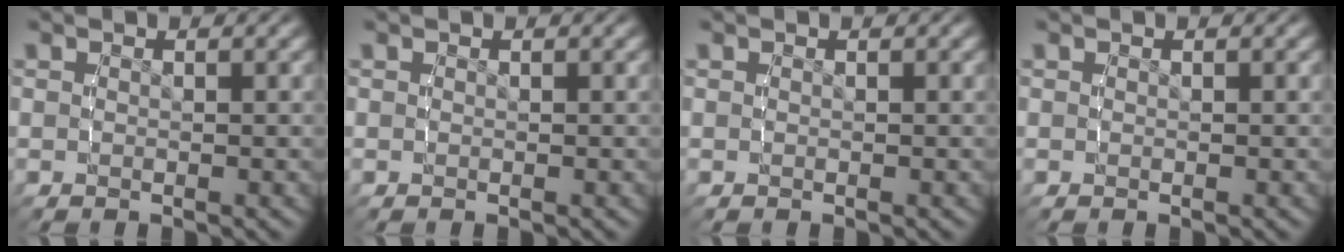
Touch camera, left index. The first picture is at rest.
{"total": 0.0}
{"total": 0.0}
{"total": 0.0}